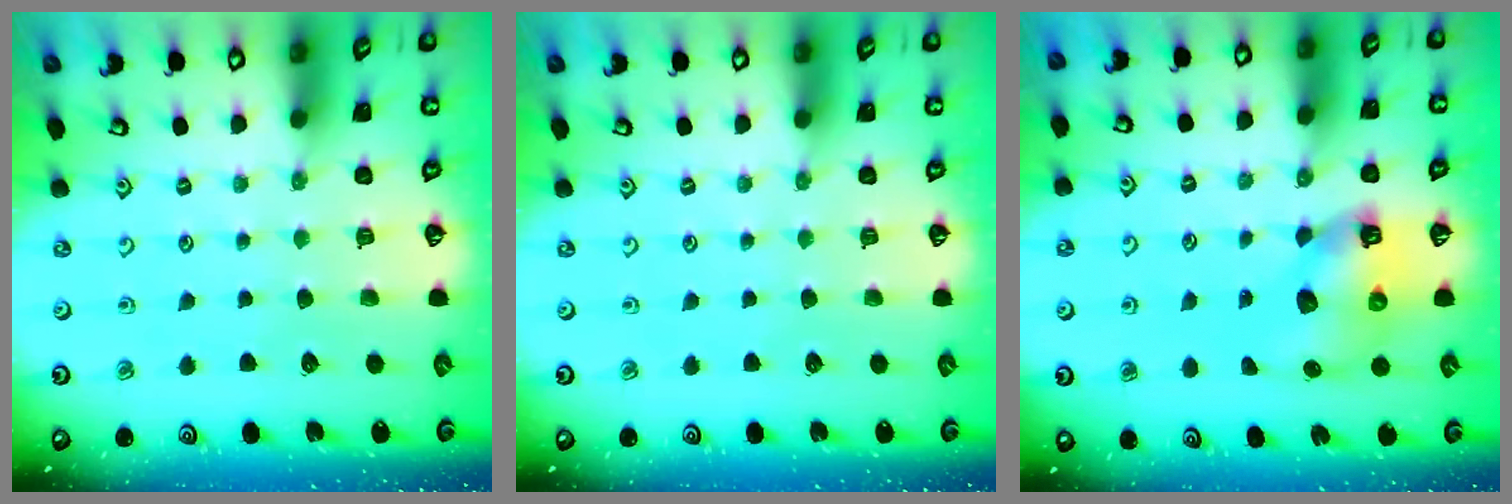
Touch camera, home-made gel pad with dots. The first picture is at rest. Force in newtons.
{"total": 0.0}
{"total": 8.1, "press": 8.0, "slide": 1.4}